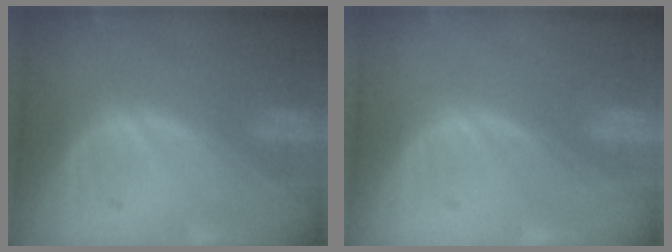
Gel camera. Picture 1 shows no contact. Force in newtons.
{"total": 0.0}